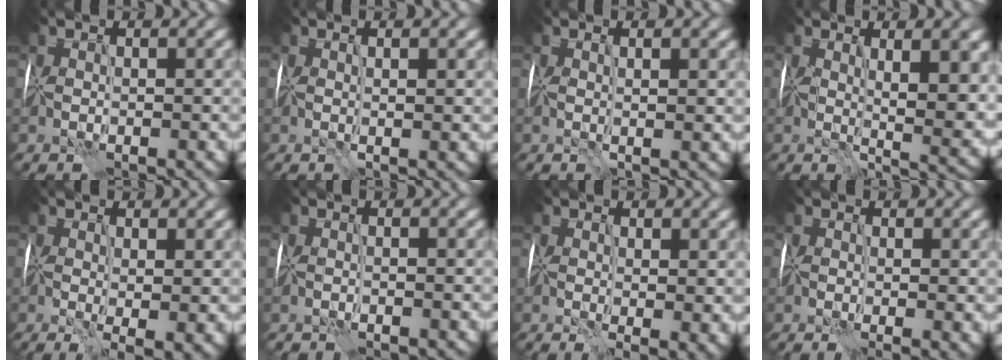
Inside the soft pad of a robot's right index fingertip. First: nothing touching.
{"total": 1.1, "force": [0.1, 0.0, 1.1], "torque": [-0.016, -0.003, 0.001]}
{"total": 1.4, "force": [0.2, 0.1, 1.4], "torque": [-0.022, -0.003, 0.003]}
{"total": 9.0, "force": [1.5, 3.0, 8.3], "torque": [-0.123, -0.015, 0.026]}
{"total": 4.3, "force": [-0.5, 1.5, 4.0], "torque": [-0.071, -0.017, -0.006]}
{"total": 0.7, "force": [-0.7, 0.1, 0.1], "torque": [-0.001, -0.003, -0.016]}
{"total": 3.8, "force": [-0.2, 1.5, 3.5], "torque": [-0.053, -0.012, 0.001]}
{"total": 2.3, "force": [-0.4, 0.6, 2.2], "torque": [-0.029, -0.006, -0.008]}